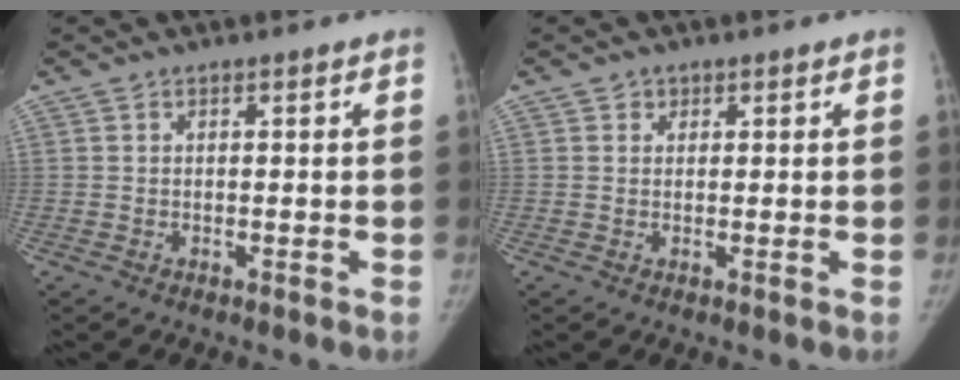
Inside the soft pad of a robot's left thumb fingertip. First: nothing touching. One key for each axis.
{"total": 1.0, "fx": 0.5, "fy": 0.8, "fz": 0.1, "tx": 0.009, "ty": -0.002, "tz": 0.005}